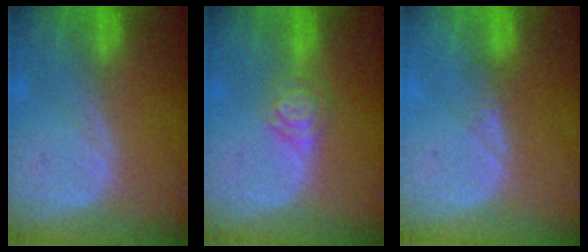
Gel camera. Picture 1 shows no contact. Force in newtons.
{"total": 4.1, "press": 3.6, "slide": 1.8}
{"total": 1.2, "press": 1.0, "slide": 0.6}